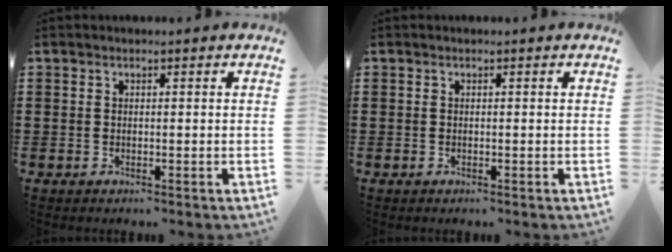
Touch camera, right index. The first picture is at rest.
{"total": 0.0}